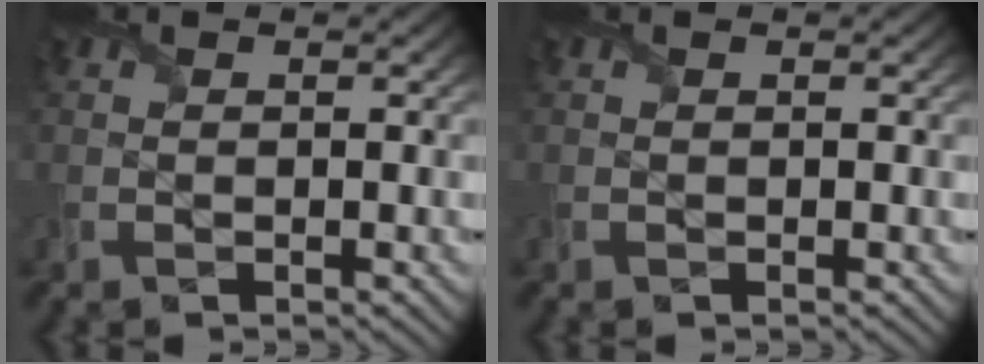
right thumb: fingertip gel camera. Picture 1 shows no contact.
{"total": 0.0}